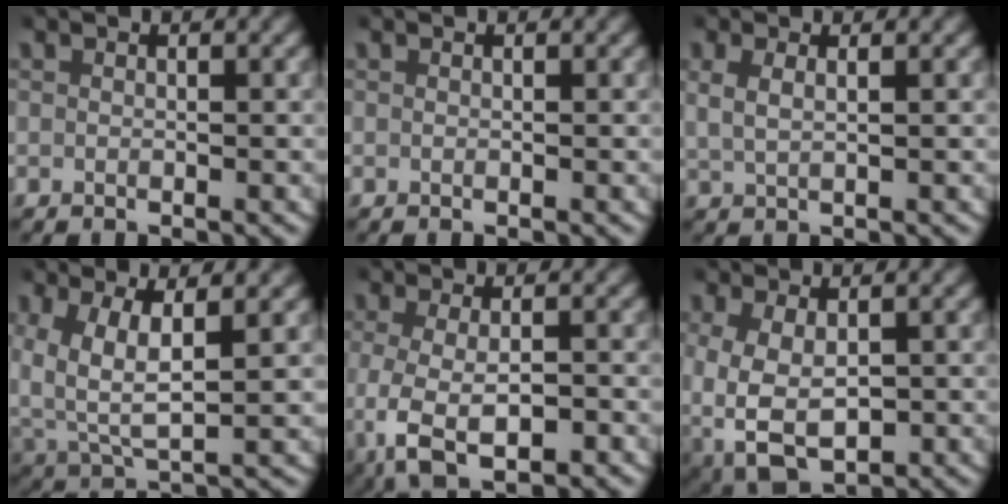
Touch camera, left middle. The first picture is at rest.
{"total": 0.0}
{"total": 2.3, "force": [0.9, 1.3, 1.6], "torque": [-0.038, 0.001, 0.020]}
{"total": 5.3, "force": [1.4, 3.1, 4.1], "torque": [-0.091, -0.016, 0.035]}
{"total": 6.2, "force": [-1.8, 3.1, 5.0], "torque": [-0.113, -0.015, -0.015]}
{"total": 6.7, "force": [-1.7, 4.7, 4.4], "torque": [-0.117, -0.038, -0.005]}